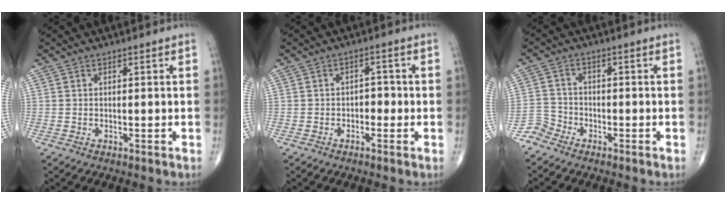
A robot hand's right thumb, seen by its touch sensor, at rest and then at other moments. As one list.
[{"total": 2.5, "force": [-0.7, 1.7, 1.7], "torque": [-0.004, 0.010, -0.017]}, {"total": 3.3, "force": [-2.9, 1.7, -0.1], "torque": [0.008, 0.005, -0.068]}]